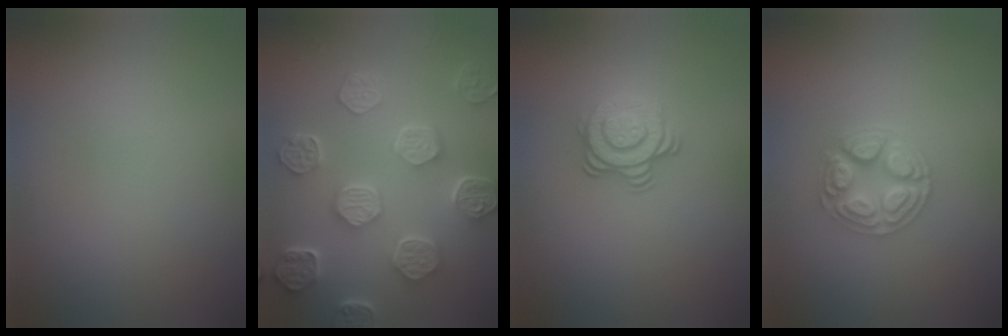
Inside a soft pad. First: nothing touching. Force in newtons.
{"total": 8.0, "press": 6.1, "slide": 5.2}
{"total": 3.4, "press": 2.5, "slide": 2.3}
{"total": 3.7, "press": 3.3, "slide": 1.8}